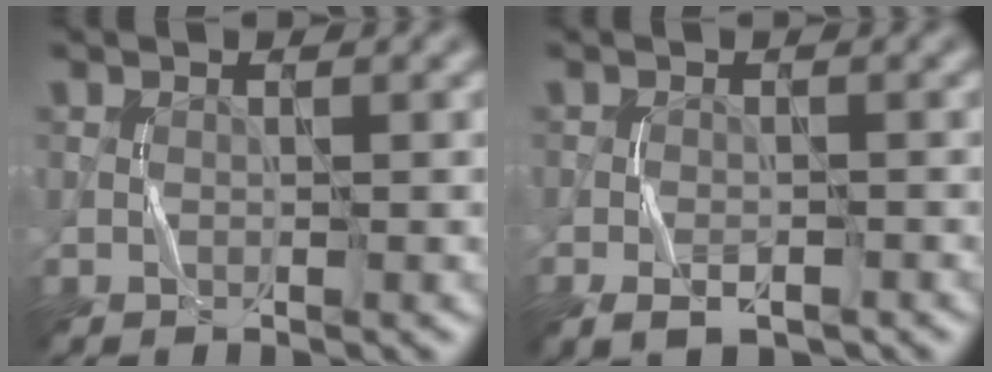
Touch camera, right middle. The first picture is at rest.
{"total": 3.0, "force": [-1.8, 1.5, 1.9], "torque": [-0.033, -0.005, -0.031]}